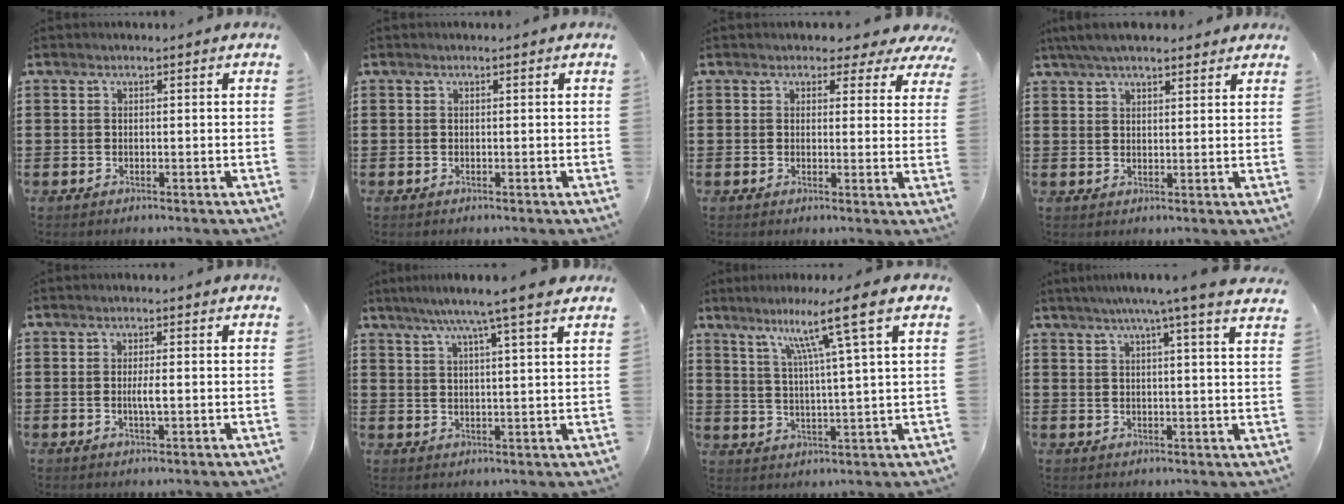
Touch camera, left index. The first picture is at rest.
{"total": 0.0}
{"total": 2.3, "force": [1.6, 1.4, 0.8], "torque": [-0.010, -0.004, 0.023]}
{"total": 4.6, "force": [4.0, 1.0, 2.2], "torque": [-0.052, 0.001, 0.074]}
{"total": 2.3, "force": [-0.2, 0.3, 2.3], "torque": [-0.044, -0.003, -0.004]}
{"total": 6.5, "force": [5.0, -0.7, 4.1], "torque": [-0.094, -0.010, 0.085]}
{"total": 10.1, "force": [5.8, -0.9, 8.2], "torque": [-0.149, -0.019, 0.086]}
{"total": 5.5, "force": [4.1, -0.9, 3.6], "torque": [-0.075, -0.016, 0.066]}